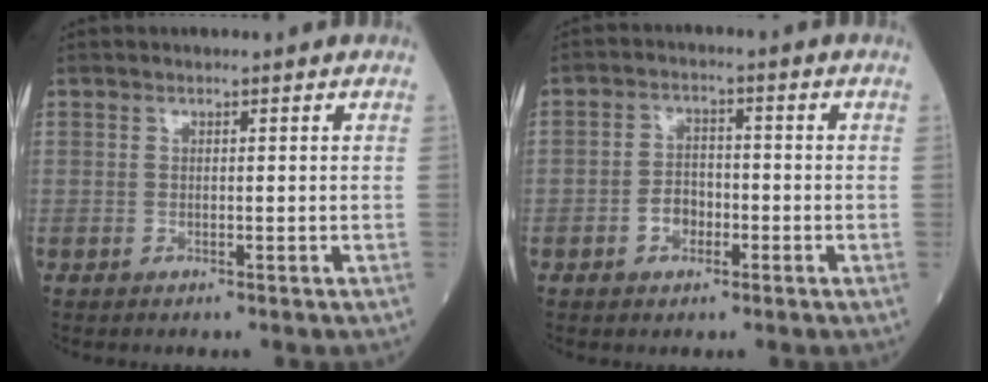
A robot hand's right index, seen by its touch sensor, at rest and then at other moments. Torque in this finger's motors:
{"motor_torque": [0.61, -0.18, 0.11, 0.04]}